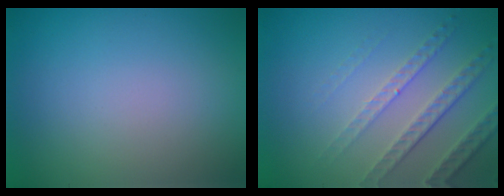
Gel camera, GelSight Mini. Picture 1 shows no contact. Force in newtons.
{"total": 4.7, "press": 3.2, "slide": 3.4}